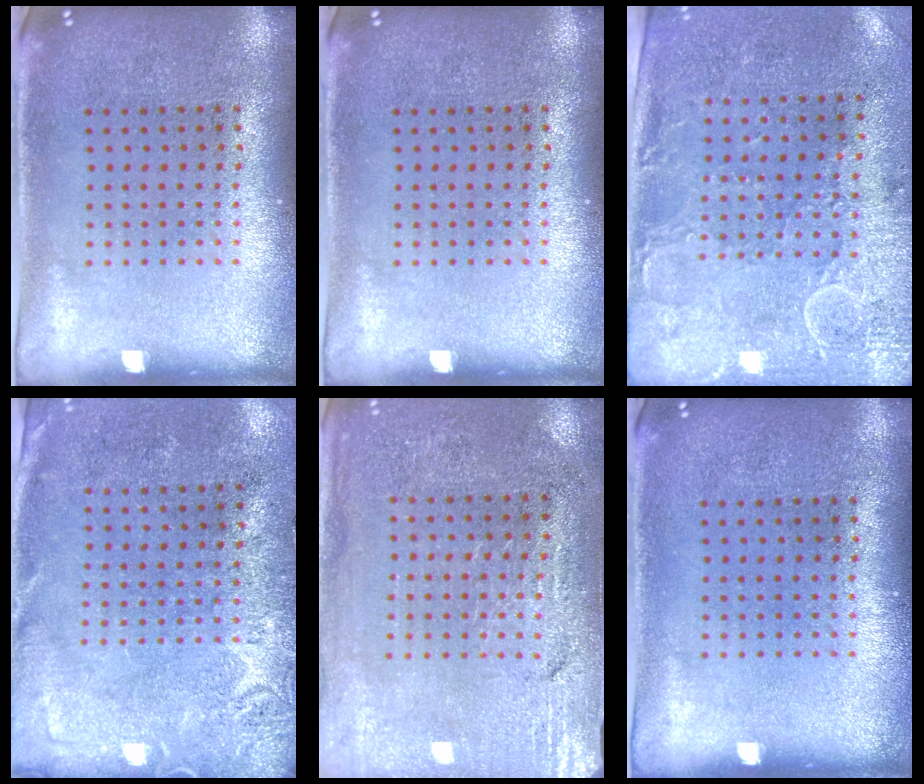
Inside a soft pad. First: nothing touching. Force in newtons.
{"total": 0.0}
{"total": 2.9, "press": 2.3, "slide": 1.7}
{"total": 2.7, "press": 2.3, "slide": 1.5}
{"total": 3.1, "press": 2.9, "slide": 0.8}
{"total": 0.0}